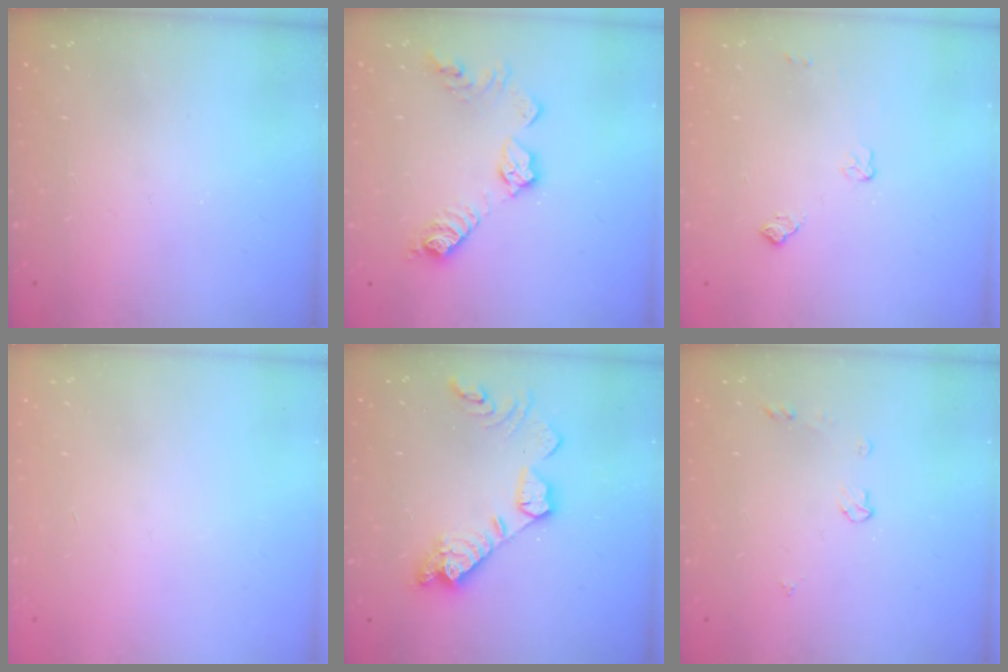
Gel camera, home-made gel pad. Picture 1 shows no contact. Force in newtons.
{"total": 12.9, "press": 12.9, "slide": 0.7}
{"total": 6.0, "press": 6.0, "slide": 0.8}
{"total": 0.0}
{"total": 16.9, "press": 16.9, "slide": 1.2}
{"total": 3.8, "press": 3.8, "slide": 0.6}